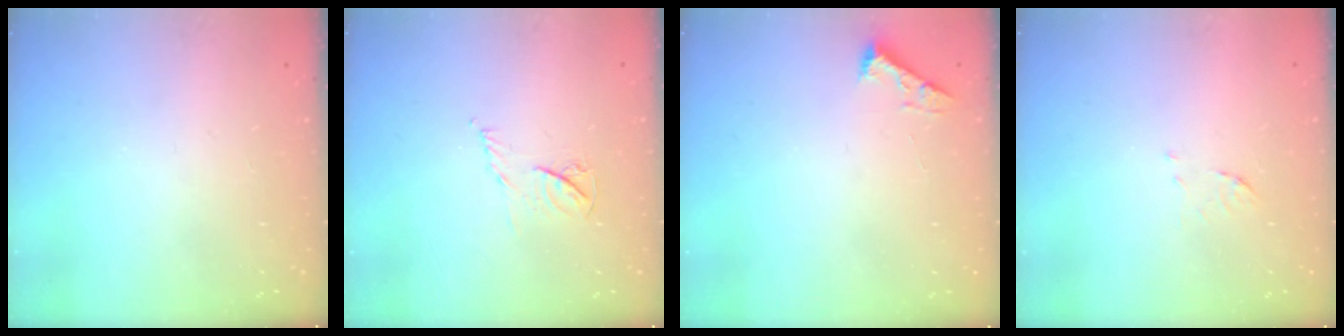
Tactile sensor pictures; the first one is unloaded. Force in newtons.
{"total": 4.4, "press": 4.3, "slide": 0.6}
{"total": 2.5, "press": 2.5, "slide": 0.3}
{"total": 5.3, "press": 5.2, "slide": 0.5}